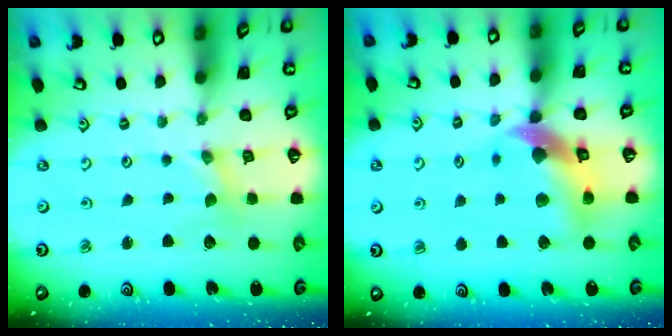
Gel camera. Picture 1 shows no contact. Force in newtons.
{"total": 12.2, "press": 12.0, "slide": 1.9}